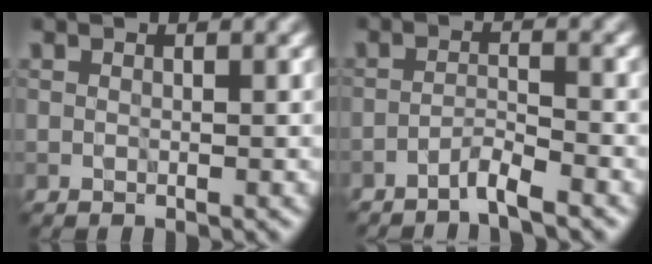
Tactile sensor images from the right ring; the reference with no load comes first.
{"total": 2.1, "force": [-1.9, 0.0, 0.9], "torque": [-0.014, 0.009, -0.044]}